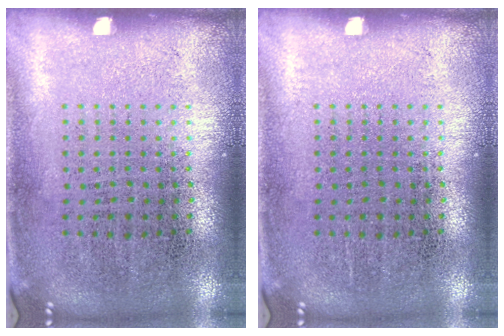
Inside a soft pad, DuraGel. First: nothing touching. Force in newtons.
{"total": 0.0}